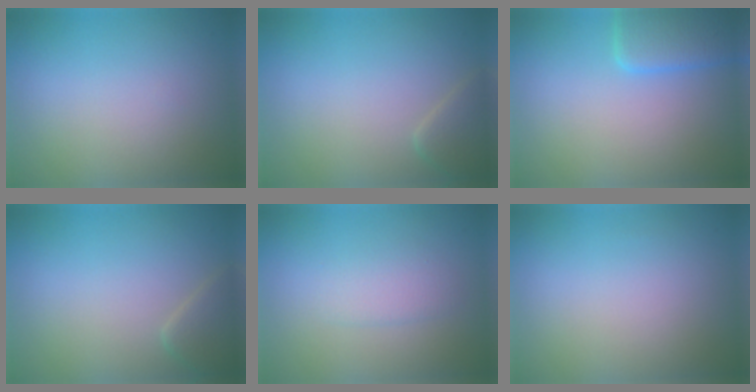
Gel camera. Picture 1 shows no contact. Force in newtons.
{"total": 1.9, "press": 1.9, "slide": 0.1}
{"total": 4.2, "press": 4.2, "slide": 0.1}
{"total": 1.9, "press": 1.9, "slide": 0.1}
{"total": 1.7, "press": 1.7, "slide": 0.1}
{"total": 0.0}